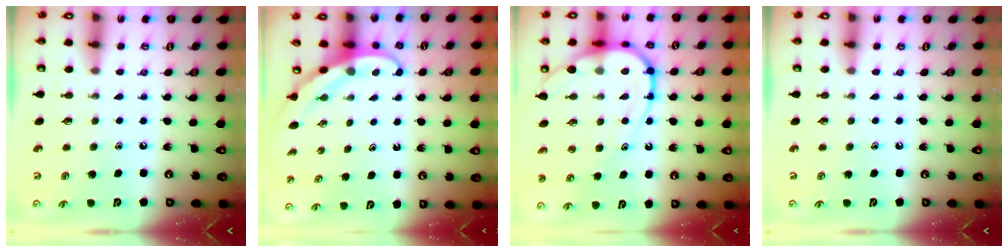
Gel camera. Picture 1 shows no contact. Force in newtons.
{"total": 3.7, "press": 3.7, "slide": 0.3}
{"total": 14.5, "press": 14.5, "slide": 1.3}
{"total": 0.0}